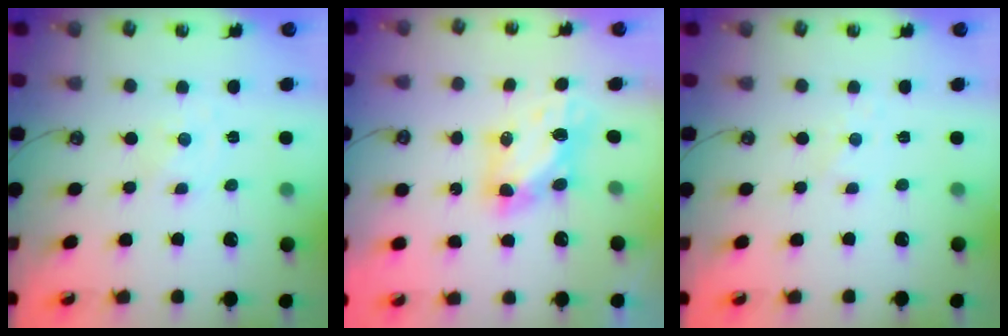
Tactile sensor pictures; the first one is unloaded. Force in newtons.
{"total": 6.7, "press": 6.7, "slide": 0.4}
{"total": 2.7, "press": 2.7, "slide": 0.4}